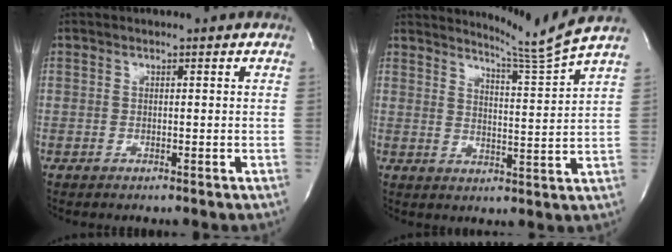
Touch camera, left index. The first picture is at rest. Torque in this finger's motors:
{"motor_torque": [-0.11, -0.08, -0.20, -0.01]}